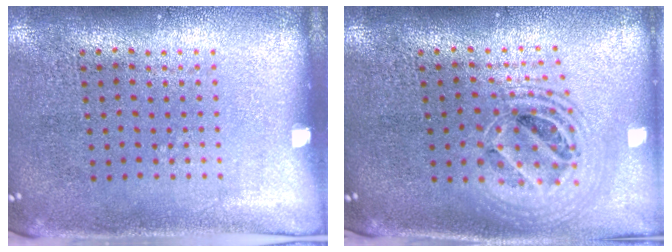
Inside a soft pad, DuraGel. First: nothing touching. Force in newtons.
{"total": 2.1, "press": 1.7, "slide": 1.2}